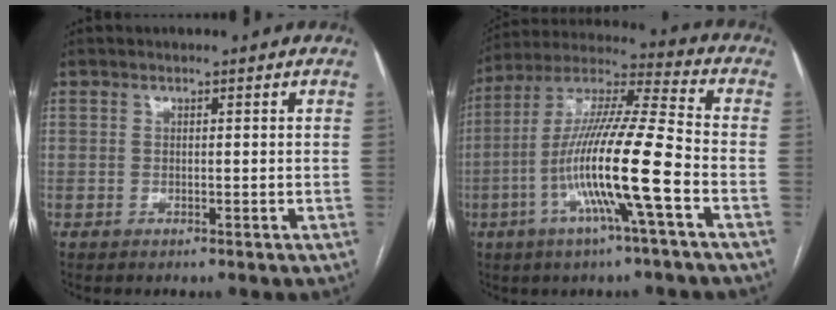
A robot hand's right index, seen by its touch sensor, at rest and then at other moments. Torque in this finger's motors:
{"motor_torque": [2.00, -0.13, 1.05, 0.21]}